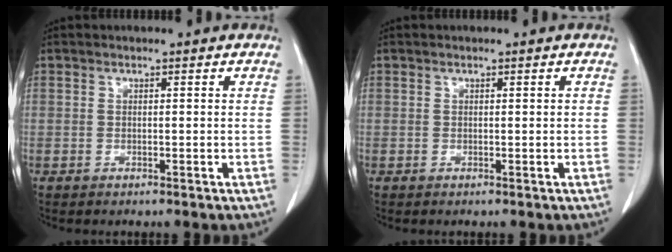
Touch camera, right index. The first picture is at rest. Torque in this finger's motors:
{"motor_torque": [-0.07, 0.06, -0.01, 0.01]}